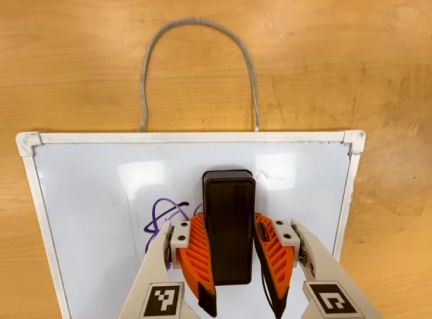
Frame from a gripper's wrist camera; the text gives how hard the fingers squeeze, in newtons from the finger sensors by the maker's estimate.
{"total": 13.2, "left": 12.9, "right": 13.4}